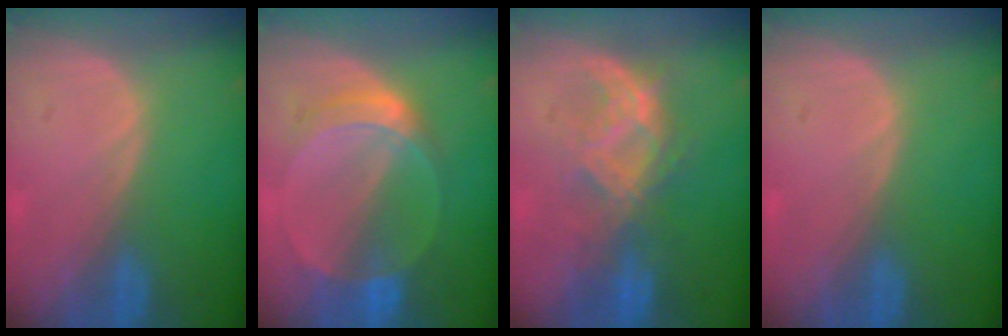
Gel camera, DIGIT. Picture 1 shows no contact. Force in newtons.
{"total": 6.1, "press": 5.6, "slide": 2.4}
{"total": 7.2, "press": 7.2, "slide": 0.8}
{"total": 0.0}